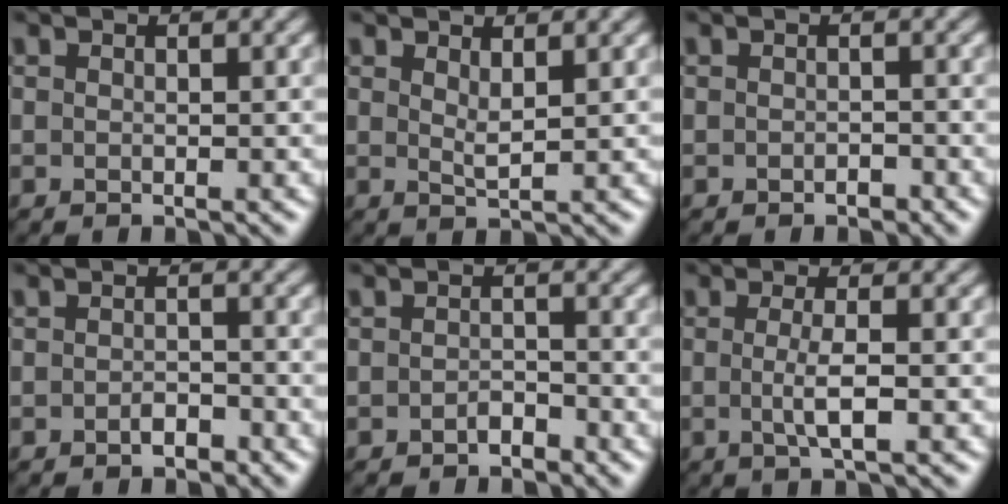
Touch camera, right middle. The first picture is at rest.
{"total": 1.5, "force": [1.0, 0.3, 1.1], "torque": [-0.024, -0.005, 0.019]}
{"total": 0.7, "force": [-0.4, 0.4, 0.4], "torque": [-0.005, -0.002, -0.005]}
{"total": 1.3, "force": [-0.8, 0.6, 0.8], "torque": [-0.013, 0.001, -0.014]}
{"total": 1.2, "force": [-0.8, 0.6, 0.6], "torque": [-0.008, 0.003, -0.015]}
{"total": 2.5, "force": [-0.2, 0.5, 2.5], "torque": [-0.049, -0.005, -0.006]}